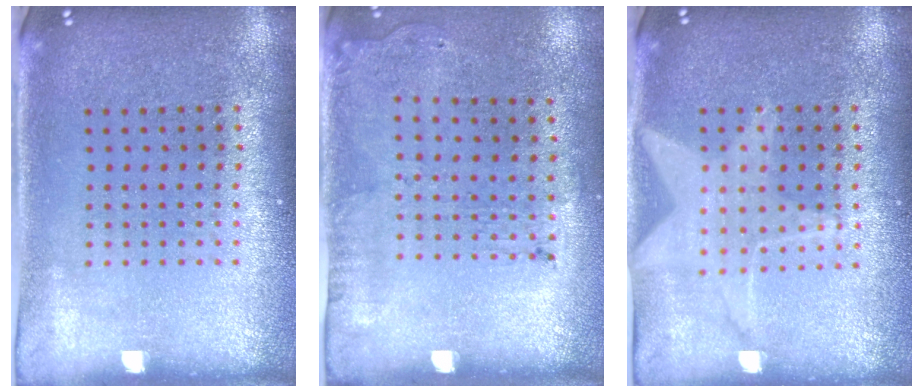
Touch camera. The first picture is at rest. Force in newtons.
{"total": 1.8, "press": 1.2, "slide": 1.4}
{"total": 1.5, "press": 1.5, "slide": 0.1}